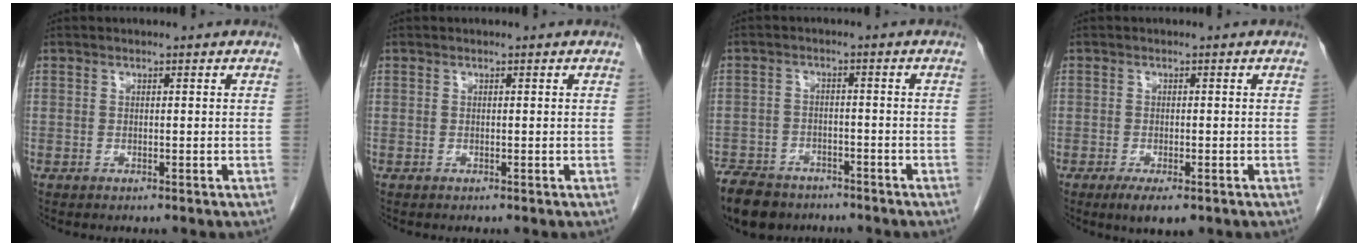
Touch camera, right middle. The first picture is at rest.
{"total": 0.0}
{"total": 9.8, "force": [-7.6, 5.0, 3.5], "torque": [-0.072, -0.005, -0.121]}
{"total": 4.1, "force": [-2.5, 1.4, 3.1], "torque": [-0.049, -0.006, -0.033]}